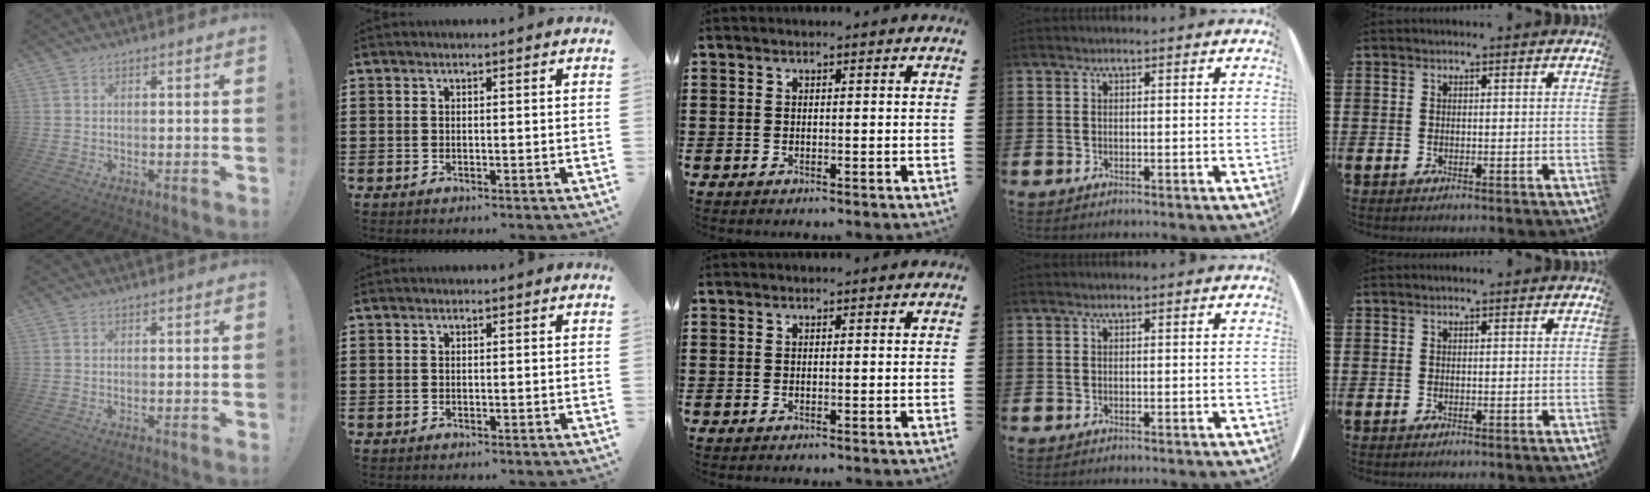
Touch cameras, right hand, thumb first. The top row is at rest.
{}